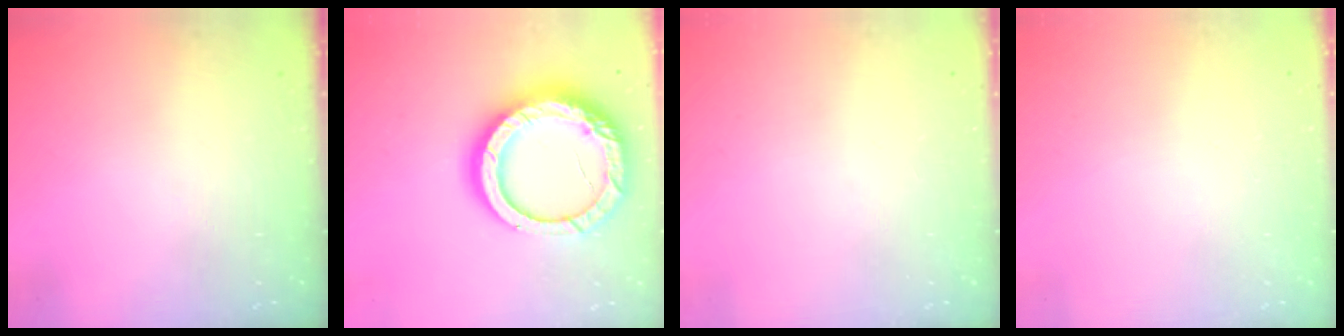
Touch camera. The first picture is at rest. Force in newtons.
{"total": 20.9, "press": 20.8, "slide": 2.6}
{"total": 0.0}
{"total": 2.6, "press": 2.6, "slide": 0.2}